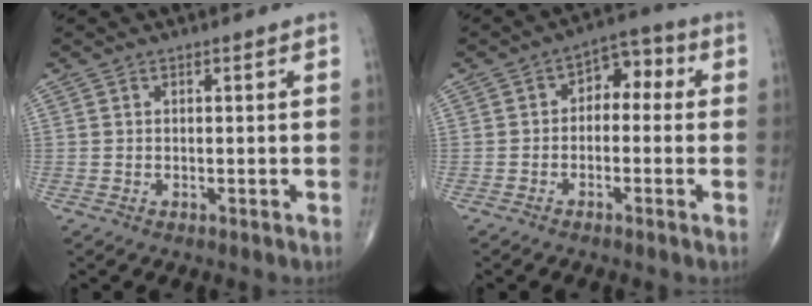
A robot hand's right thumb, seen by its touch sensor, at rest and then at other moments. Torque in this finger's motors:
{"motor_torque": [-0.16, 0.08, 0.19, 0.00, 0.06]}